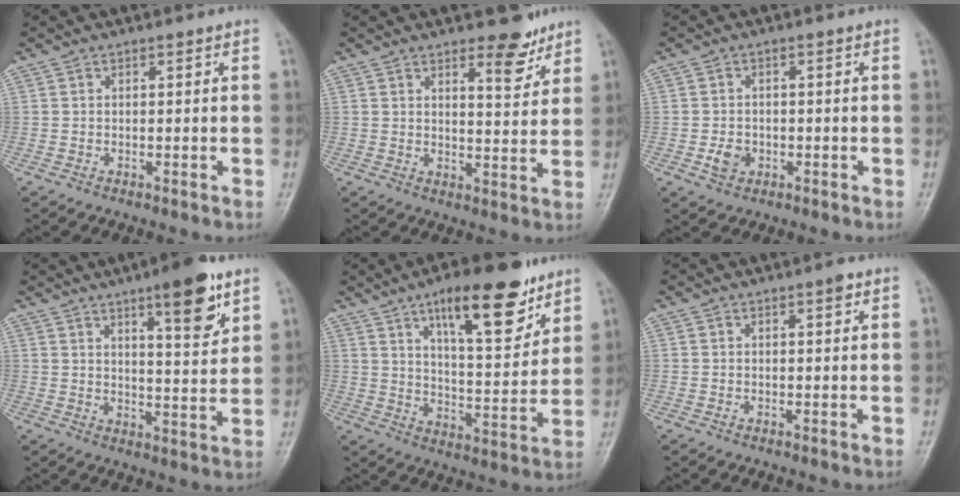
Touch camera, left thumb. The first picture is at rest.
{"total": 6.6, "force": [4.4, 2.0, 4.4], "torque": [-0.049, -0.030, 0.061]}
{"total": 3.0, "force": [-1.0, 2.4, 1.6], "torque": [-0.021, 0.004, -0.015]}
{"total": 11.2, "force": [6.6, 2.7, 8.7], "torque": [-0.108, -0.039, 0.095]}
{"total": 17.5, "force": [10.6, 5.8, 12.6], "torque": [-0.156, -0.055, 0.169]}
{"total": 1.5, "force": [0.8, 0.3, 1.2], "torque": [-0.018, -0.001, 0.011]}